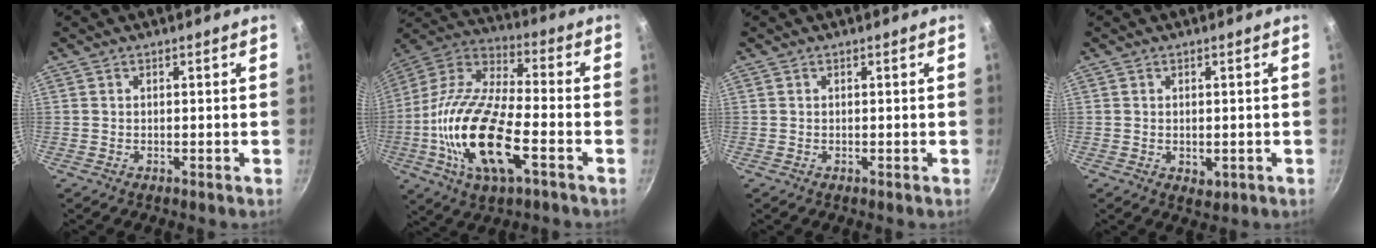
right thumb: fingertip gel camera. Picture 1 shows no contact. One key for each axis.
{"total": 22.2, "fx": -6.3, "fy": 9.0, "fz": 19.3, "tx": -0.375, "ty": 0.028, "tz": -0.136}
{"total": 0.0}
{"total": 2.2, "fx": -0.2, "fy": 1.5, "fz": 1.5, "tx": -0.021, "ty": -0.006, "tz": 0.000}